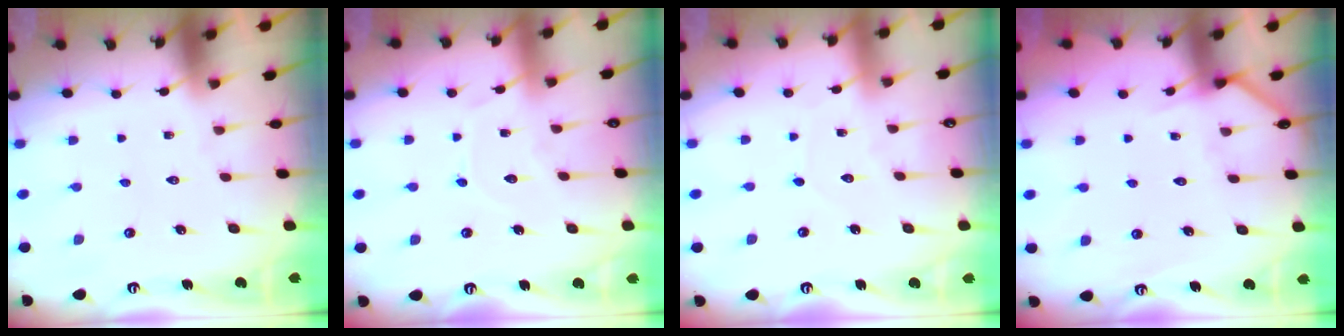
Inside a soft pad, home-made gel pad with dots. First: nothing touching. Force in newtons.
{"total": 7.4, "press": 7.4, "slide": 0.7}
{"total": 3.3, "press": 3.3, "slide": 0.1}
{"total": 3.7, "press": 3.7, "slide": 0.3}